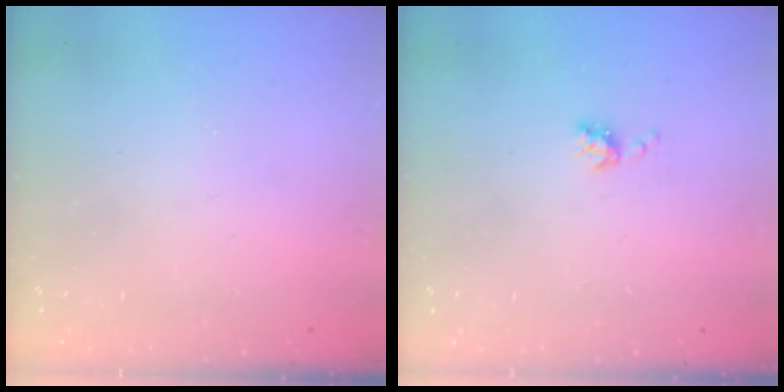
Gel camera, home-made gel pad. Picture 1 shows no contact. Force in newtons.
{"total": 3.9, "press": 3.9, "slide": 0.5}